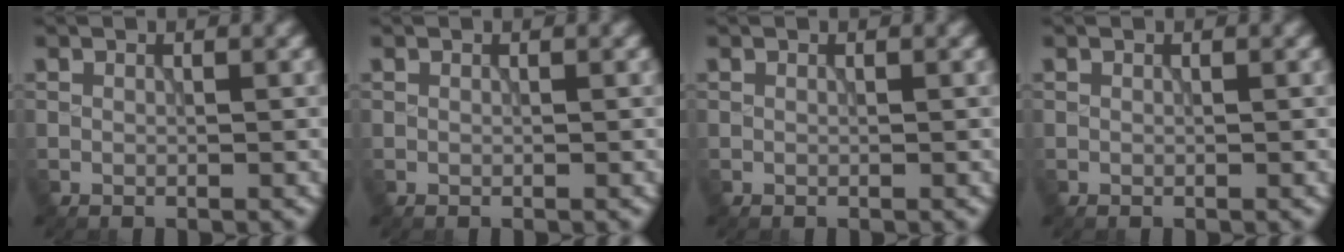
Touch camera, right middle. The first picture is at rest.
{"total": 0.0}
{"total": 0.0}
{"total": 0.0}